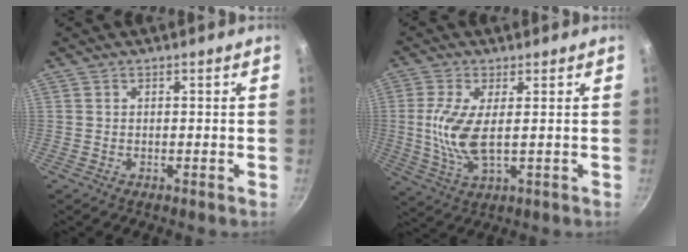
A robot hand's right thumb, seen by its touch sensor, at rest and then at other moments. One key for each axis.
{"total": 9.0, "fx": 0.3, "fy": 3.4, "fz": 8.3, "tx": -0.196, "ty": -0.011, "tz": 0.011}